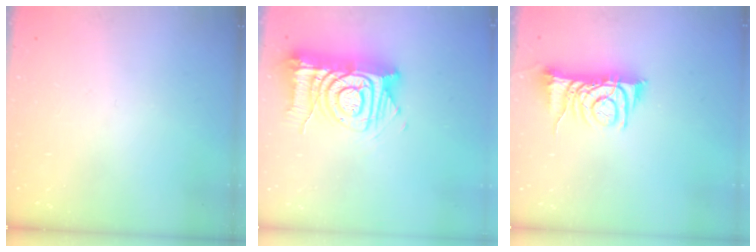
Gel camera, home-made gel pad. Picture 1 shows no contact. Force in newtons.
{"total": 17.1, "press": 17.0, "slide": 1.9}
{"total": 8.8, "press": 8.8, "slide": 0.3}